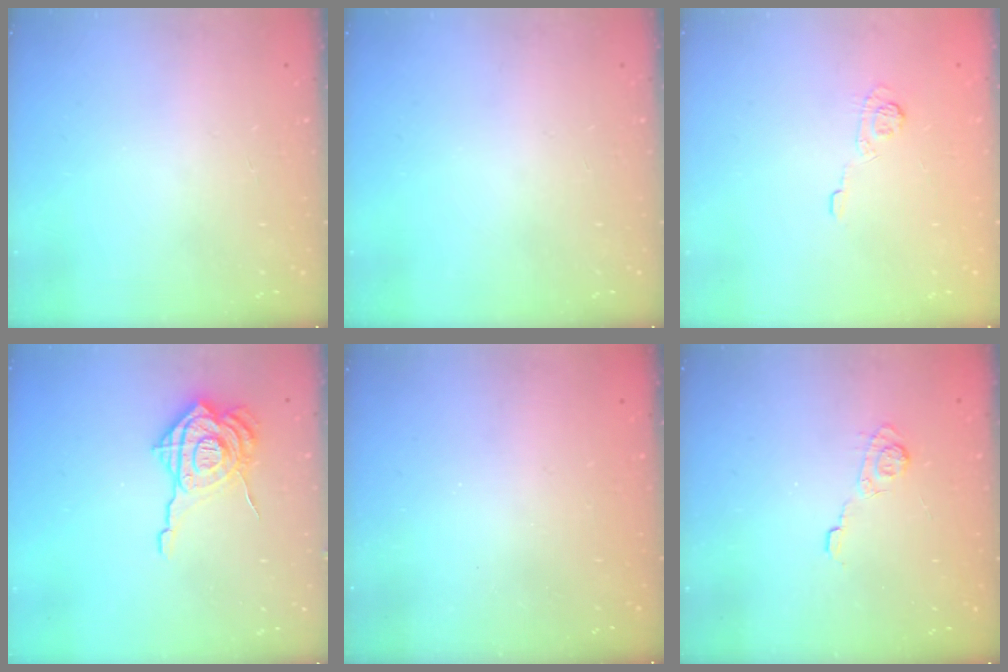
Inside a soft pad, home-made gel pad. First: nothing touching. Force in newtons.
{"total": 0.0}
{"total": 4.5, "press": 4.2, "slide": 1.6}
{"total": 16.2, "press": 16.1, "slide": 1.7}
{"total": 2.6, "press": 2.5, "slide": 0.9}
{"total": 4.2, "press": 3.8, "slide": 1.6}